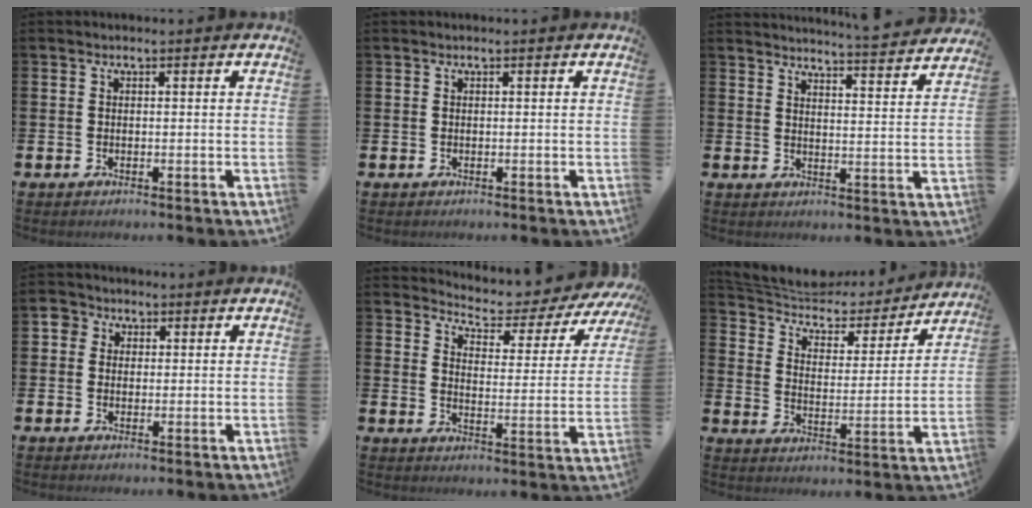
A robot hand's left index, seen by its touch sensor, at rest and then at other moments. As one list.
[{"total": 0.0}, {"total": 4.9, "force": [4.8, -0.6, 0.6], "torque": [-0.016, -0.040, 0.082]}, {"total": 2.5, "force": [1.0, 2.2, 0.3], "torque": [0.000, 0.005, 0.011]}, {"total": 4.5, "force": [4.3, 1.1, 0.7], "torque": [-0.035, -0.044, 0.065]}, {"total": 5.8, "force": [5.2, 2.2, 1.3], "torque": [-0.060, -0.040, 0.086]}]